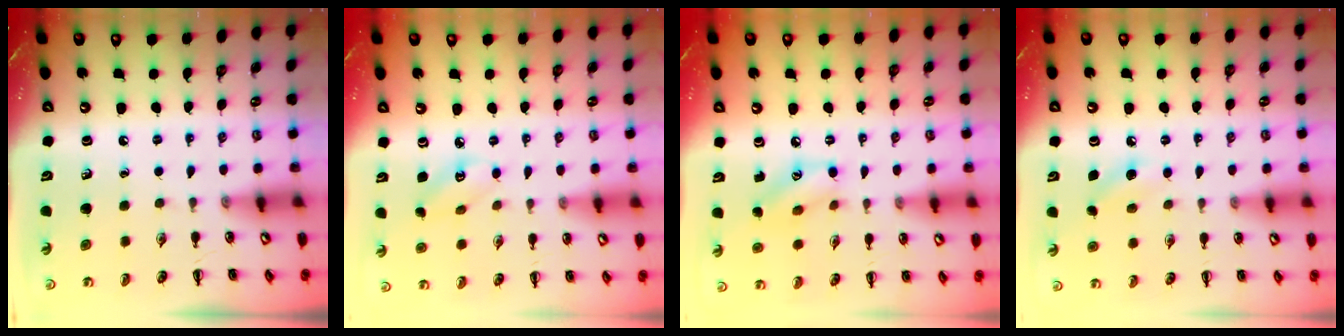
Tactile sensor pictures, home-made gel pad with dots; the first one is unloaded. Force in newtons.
{"total": 3.7, "press": 3.6, "slide": 0.6}
{"total": 8.0, "press": 8.0, "slide": 0.3}
{"total": 7.4, "press": 7.1, "slide": 2.0}